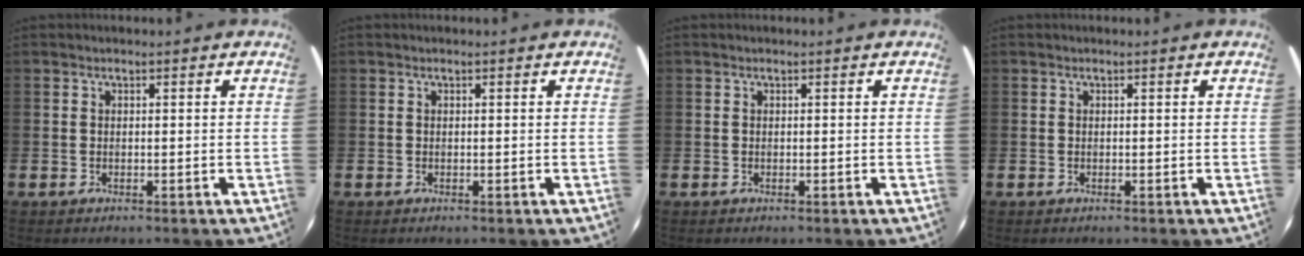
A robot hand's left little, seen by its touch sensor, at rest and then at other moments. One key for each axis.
{"total": 0.0}
{"total": 0.0}
{"total": 0.0}